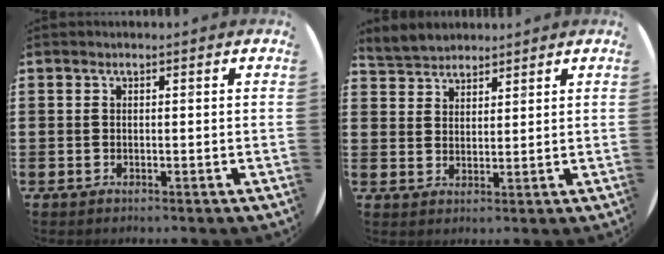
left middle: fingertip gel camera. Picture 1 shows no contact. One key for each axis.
{"total": 3.8, "fx": 3.7, "fy": 1.0, "fz": 0.0, "tx": -0.012, "ty": -0.004, "tz": 0.073}